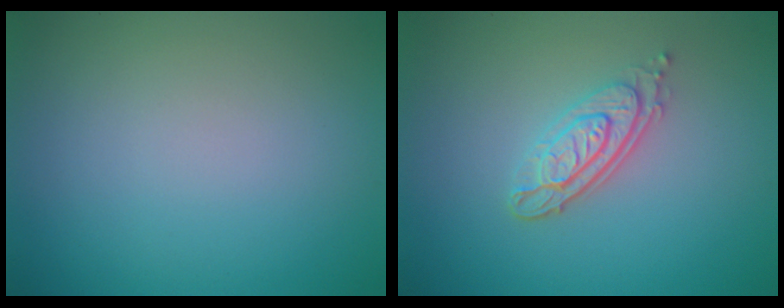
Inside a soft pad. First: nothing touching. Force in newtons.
{"total": 3.3, "press": 2.7, "slide": 1.9}